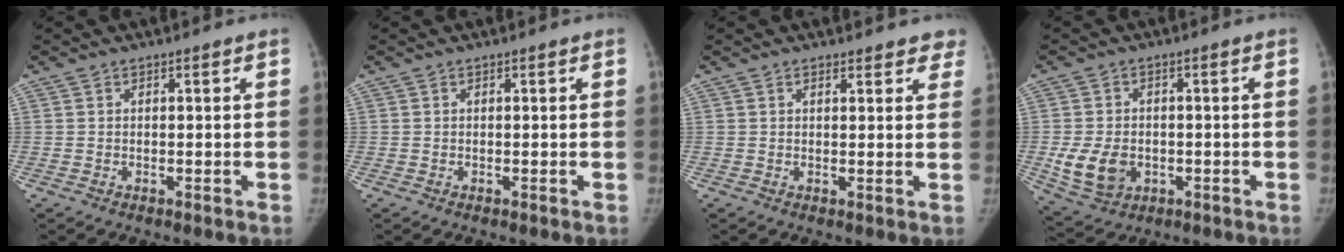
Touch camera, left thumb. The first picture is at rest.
{"total": 0.0}
{"total": 4.9, "force": [4.2, 2.1, 1.4], "torque": [0.023, -0.013, 0.036]}
{"total": 8.4, "force": [-1.5, 6.4, 5.3], "torque": [-0.088, -0.003, -0.016]}